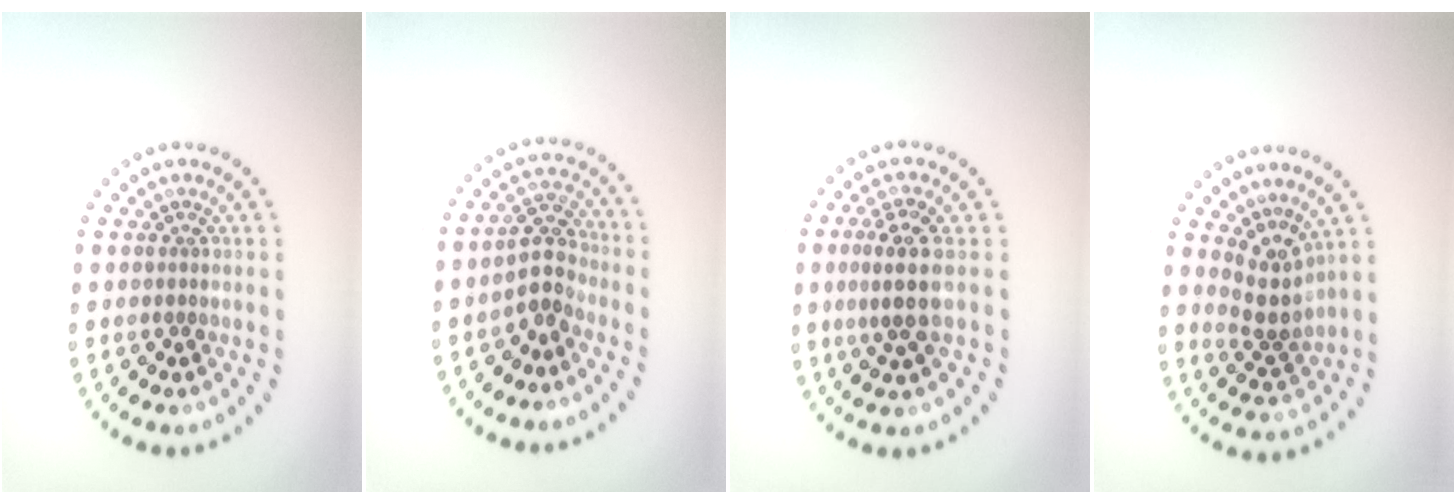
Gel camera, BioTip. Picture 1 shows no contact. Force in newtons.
{"total": 3.0, "press": 2.6, "slide": 1.4}
{"total": 3.4, "press": 3.0, "slide": 1.7}
{"total": 3.2, "press": 2.4, "slide": 2.1}